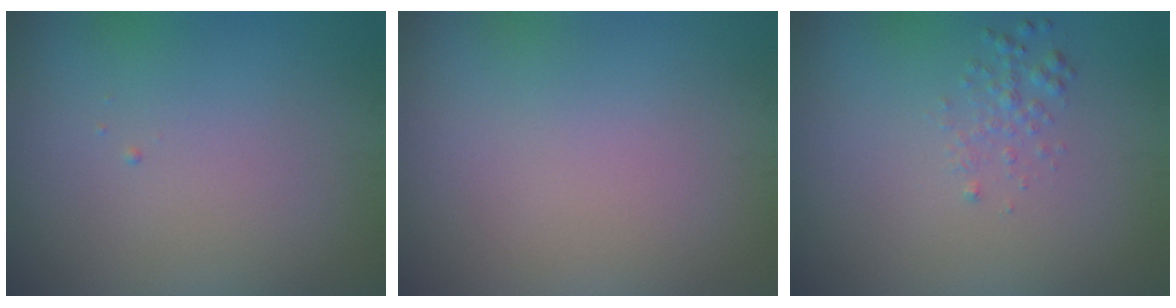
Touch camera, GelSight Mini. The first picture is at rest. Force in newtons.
{"total": 0.0}
{"total": 1.2, "press": 1.2, "slide": 0.0}